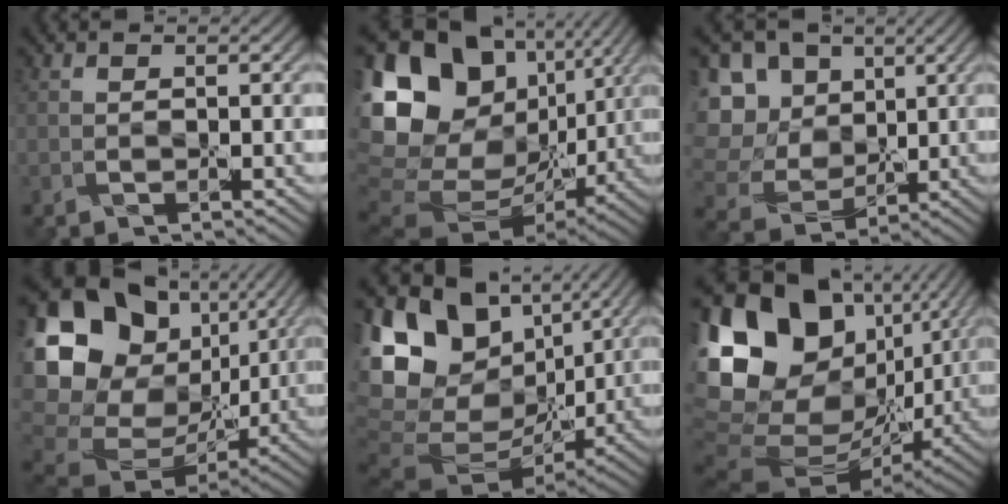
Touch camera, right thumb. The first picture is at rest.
{"total": 21.7, "force": [5.9, 16.9, 12.1], "torque": [-0.306, 0.035, 0.134]}
{"total": 13.7, "force": [4.0, 11.9, 5.7], "torque": [-0.225, 0.028, 0.098]}
{"total": 20.3, "force": [4.9, 16.6, 10.7], "torque": [-0.293, 0.012, 0.127]}
{"total": 18.4, "force": [5.8, 13.3, 11.2], "torque": [-0.230, 0.015, 0.128]}
{"total": 20.8, "force": [4.7, 15.4, 13.1], "torque": [-0.310, 0.035, 0.112]}